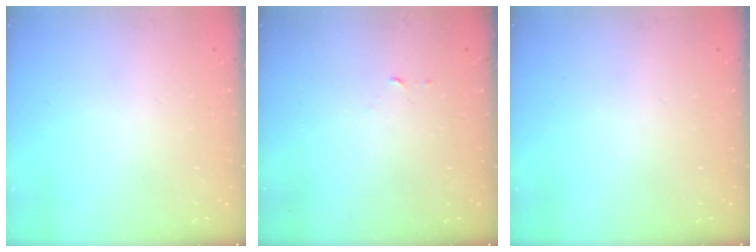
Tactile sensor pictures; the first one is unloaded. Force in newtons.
{"total": 2.5, "press": 2.5, "slide": 0.2}
{"total": 0.0}